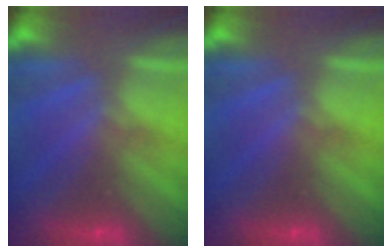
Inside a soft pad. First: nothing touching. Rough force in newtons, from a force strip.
{"total": 0.0}